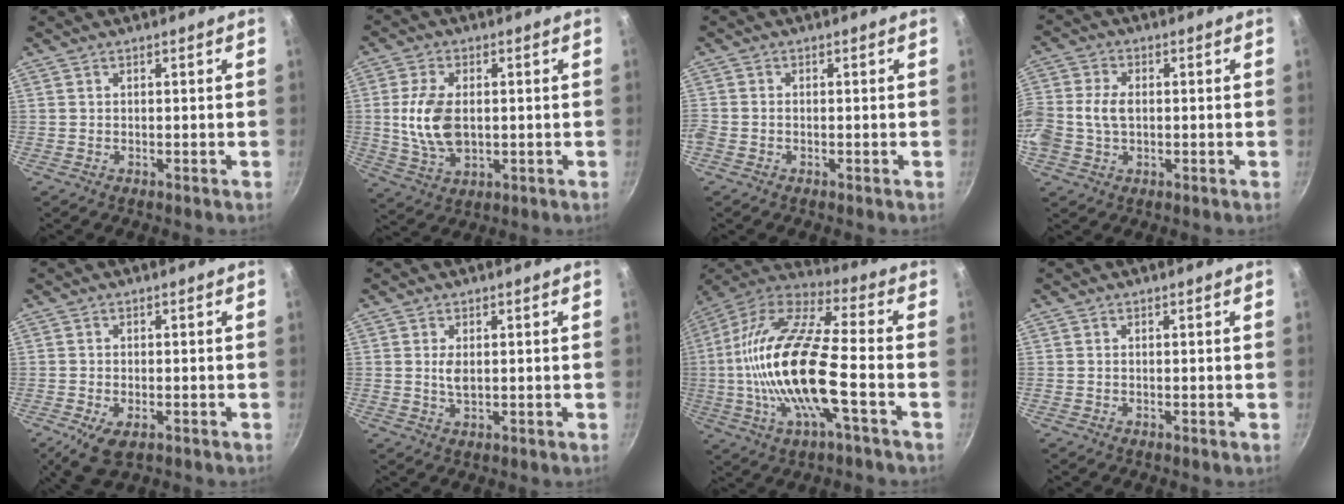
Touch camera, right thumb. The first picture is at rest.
{"total": 10.3, "force": [0.4, 6.1, 8.3], "torque": [-0.157, -0.006, 0.012]}
{"total": 1.9, "force": [-0.8, 1.4, 1.0], "torque": [-0.030, 0.004, -0.023]}
{"total": 9.0, "force": [-0.4, 6.4, 6.3], "torque": [-0.137, 0.018, -0.017]}
{"total": 6.1, "force": [-2.6, 3.2, 4.5], "torque": [-0.080, -0.004, -0.039]}
{"total": 2.7, "force": [0.4, 1.4, 2.3], "torque": [-0.042, -0.004, 0.009]}
{"total": 22.7, "force": [-3.9, 7.2, 21.1], "torque": [-0.413, 0.031, -0.088]}
{"total": 0.0}